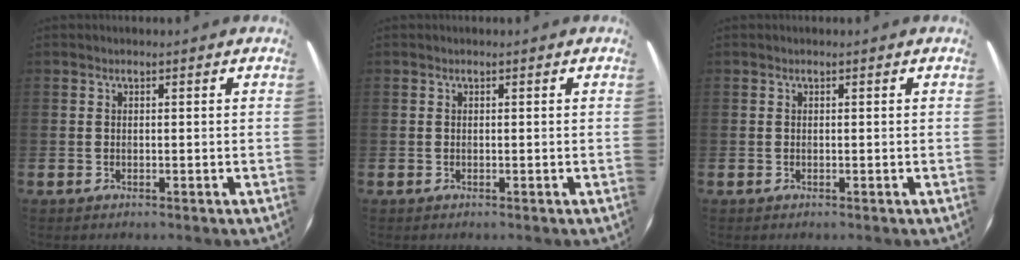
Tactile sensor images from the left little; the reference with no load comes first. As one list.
[{"total": 0.0}, {"total": 0.0}]